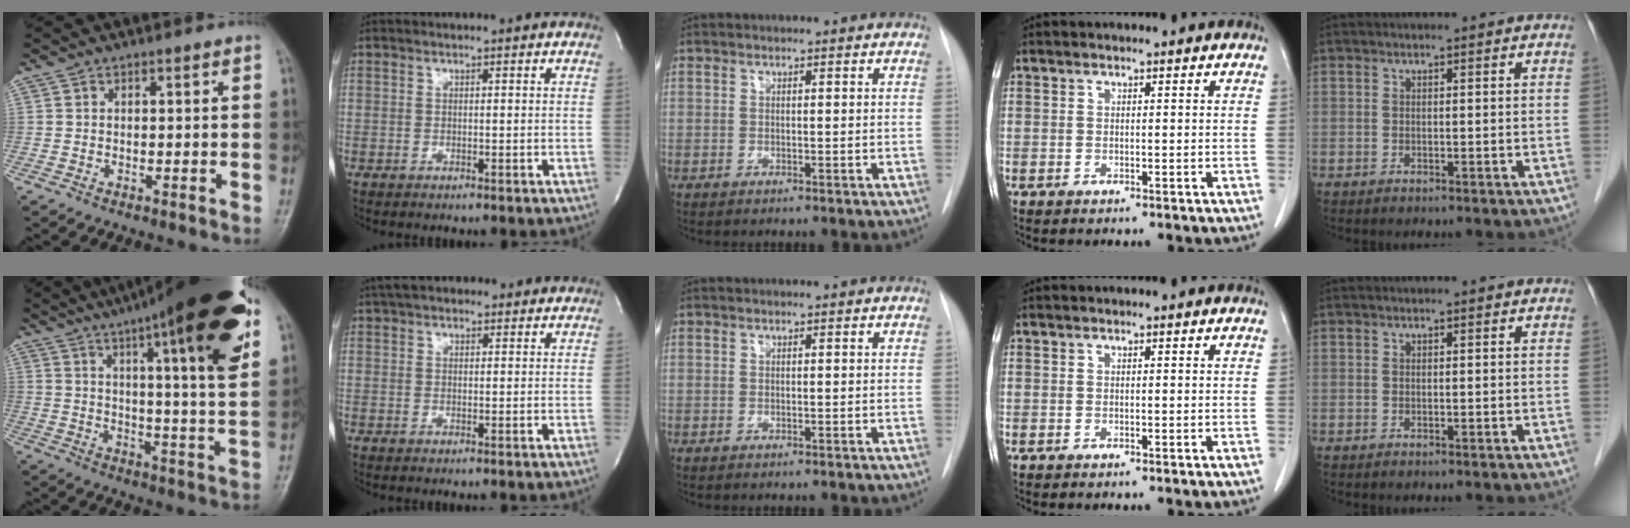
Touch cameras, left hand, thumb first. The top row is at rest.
{"thumb": {"total": 26.0, "force": [14.4, 4.3, 21.2], "torque": [-0.300, -0.029, 0.199]}, "index": {"total": 9.2, "force": [7.7, 3.3, 4.0], "torque": [-0.055, 0.037, 0.113]}}